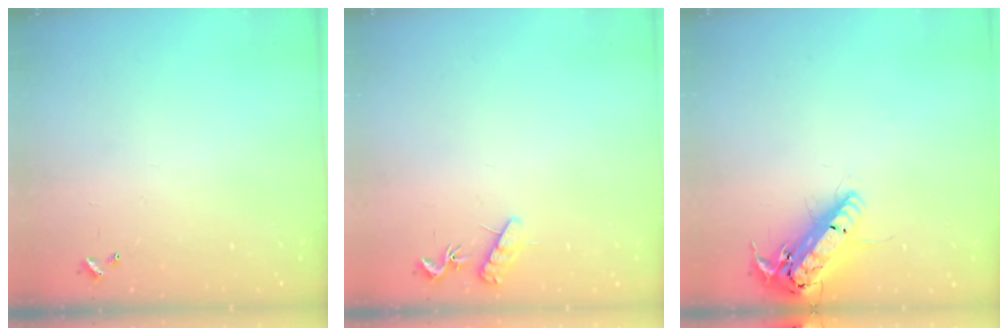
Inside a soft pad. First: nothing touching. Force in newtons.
{"total": 8.1, "press": 8.1, "slide": 0.6}
{"total": 18.4, "press": 18.1, "slide": 3.2}